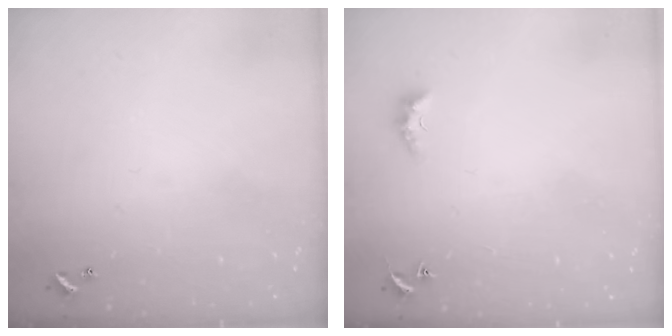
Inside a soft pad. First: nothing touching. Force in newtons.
{"total": 2.4, "press": 2.4, "slide": 0.6}